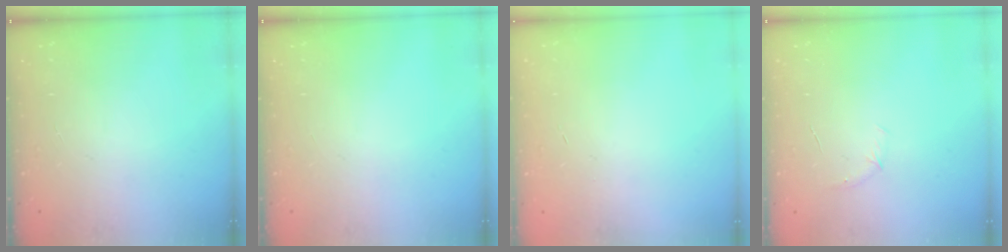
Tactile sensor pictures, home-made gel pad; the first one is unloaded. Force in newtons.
{"total": 0.0}
{"total": 0.6, "press": 0.5, "slide": 0.2}
{"total": 3.8, "press": 3.6, "slide": 1.2}